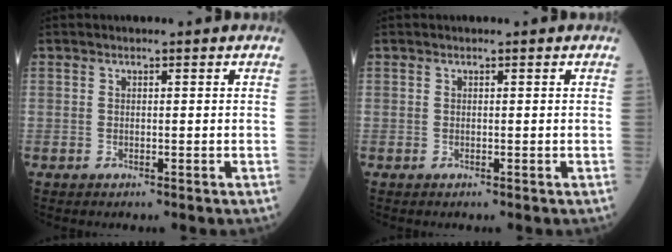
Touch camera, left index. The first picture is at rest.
{"total": 0.0}